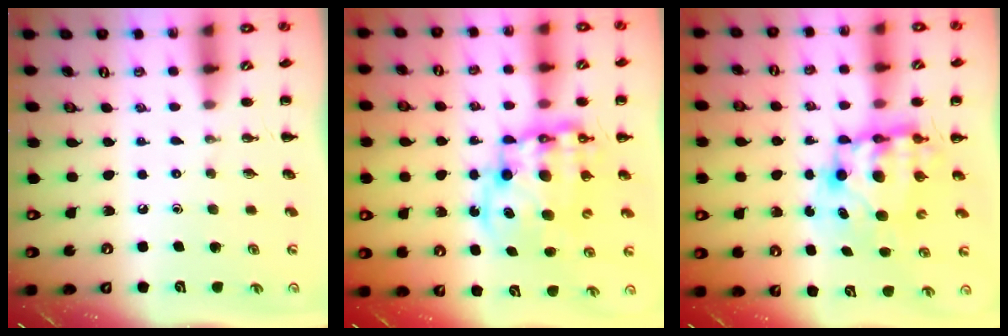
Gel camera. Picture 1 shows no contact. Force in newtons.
{"total": 12.7, "press": 12.2, "slide": 3.3}
{"total": 9.0, "press": 8.8, "slide": 2.2}